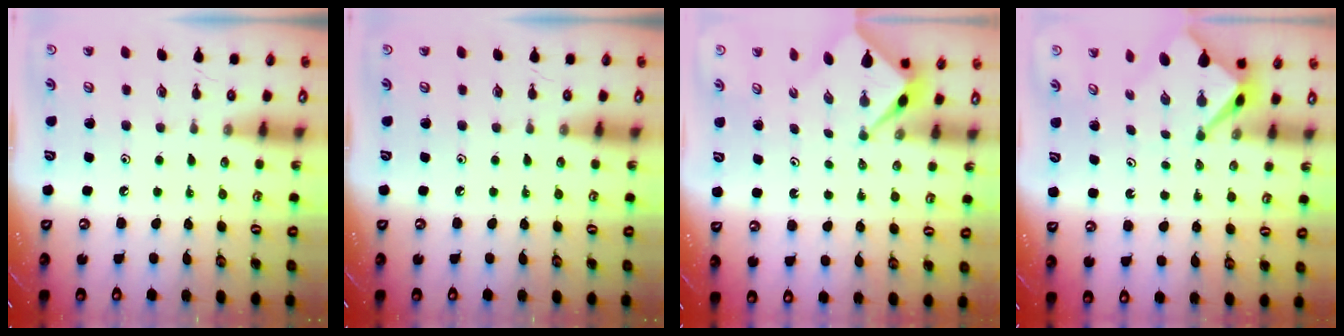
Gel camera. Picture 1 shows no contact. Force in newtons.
{"total": 0.0}
{"total": 2.6, "press": 2.6, "slide": 0.2}
{"total": 3.2, "press": 3.2, "slide": 0.3}